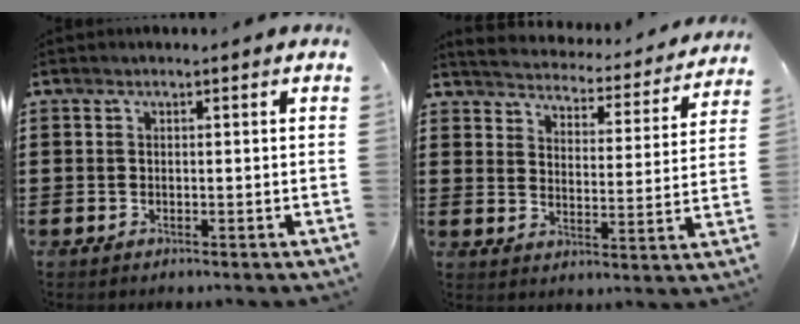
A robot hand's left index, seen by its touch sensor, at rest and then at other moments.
{"total": 3.4, "force": [3.4, -0.2, -0.2], "torque": [-0.022, -0.037, 0.051]}